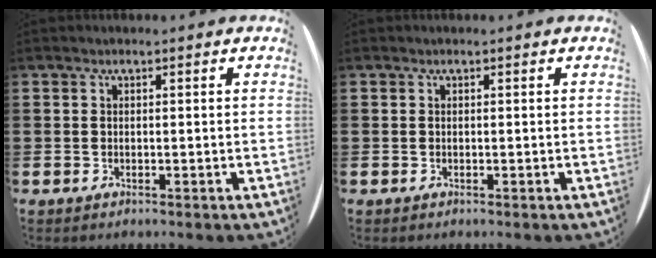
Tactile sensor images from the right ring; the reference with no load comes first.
{"total": 0.0}